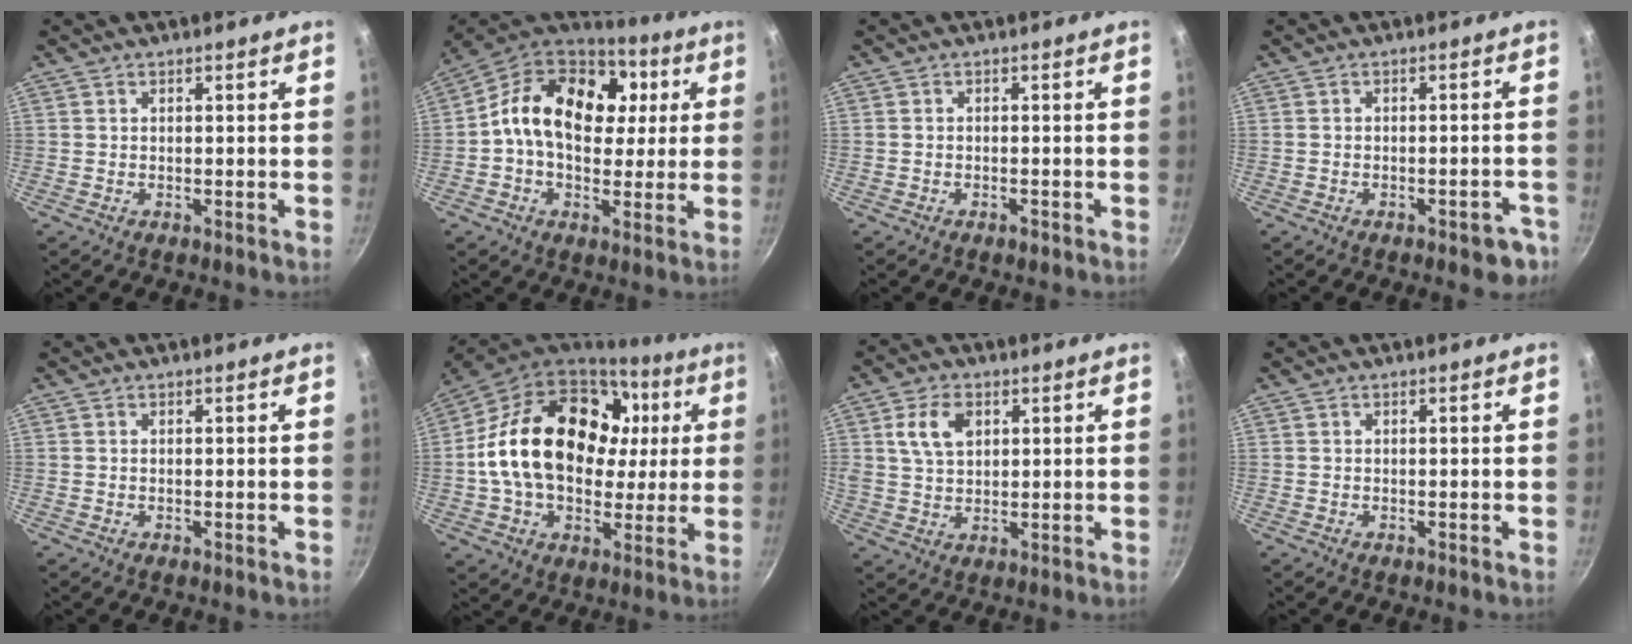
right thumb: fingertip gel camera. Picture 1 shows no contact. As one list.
[{"total": 20.5, "force": [3.7, 14.4, 14.1], "torque": [-0.202, 0.017, 0.041]}, {"total": 1.3, "force": [-0.9, 0.6, 0.7], "torque": [-0.016, 0.008, -0.014]}, {"total": 5.3, "force": [-3.0, 2.5, 3.6], "torque": [-0.018, 0.033, -0.022]}, {"total": 0.0}, {"total": 28.2, "force": [4.3, 19.4, 20.0], "torque": [-0.326, 0.030, 0.073]}, {"total": 7.4, "force": [2.6, 4.9, 5.0], "torque": [-0.081, -0.002, 0.046]}, {"total": 0.0}]